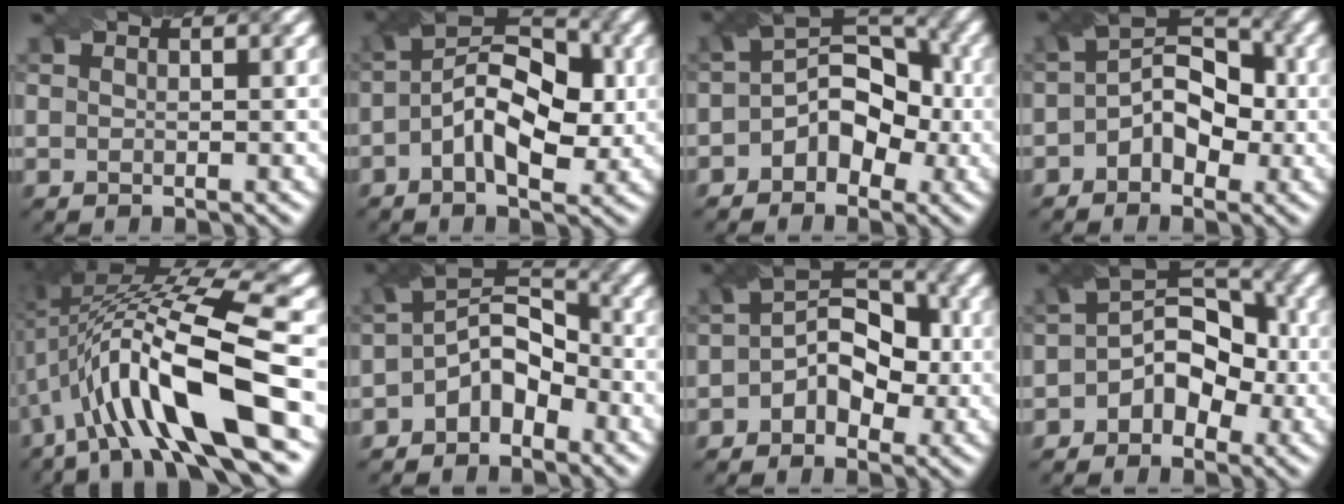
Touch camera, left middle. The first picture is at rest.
{"total": 8.4, "force": [-0.4, 4.5, 7.0], "torque": [-0.117, 0.019, -0.017]}
{"total": 5.5, "force": [-1.5, 3.9, 3.6], "torque": [-0.035, 0.012, -0.032]}
{"total": 5.3, "force": [-1.0, 3.6, 3.8], "torque": [-0.047, 0.012, -0.024]}
{"total": 12.5, "force": [-2.5, 3.3, 11.8], "torque": [-0.210, 0.018, -0.045]}
{"total": 5.3, "force": [-2.4, 3.4, 3.4], "torque": [-0.048, 0.011, -0.053]}
{"total": 5.5, "force": [-0.9, 3.8, 3.9], "torque": [-0.047, 0.013, -0.023]}
{"total": 5.3, "force": [-1.4, 3.8, 3.5], "torque": [-0.034, 0.012, -0.031]}